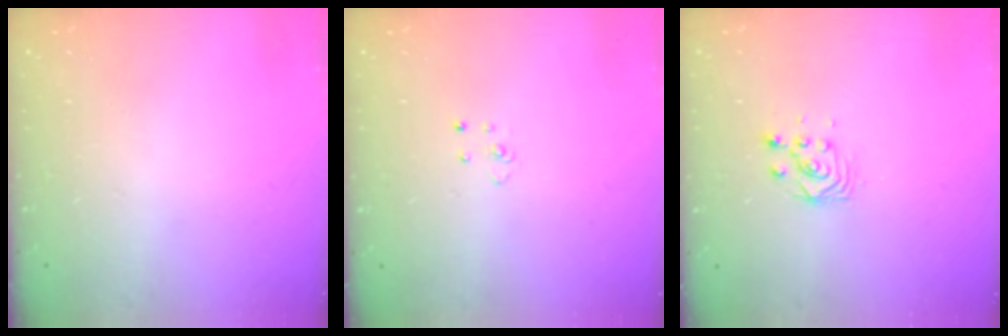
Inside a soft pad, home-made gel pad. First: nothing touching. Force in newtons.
{"total": 2.9, "press": 2.9, "slide": 0.2}
{"total": 3.0, "press": 3.0, "slide": 0.2}